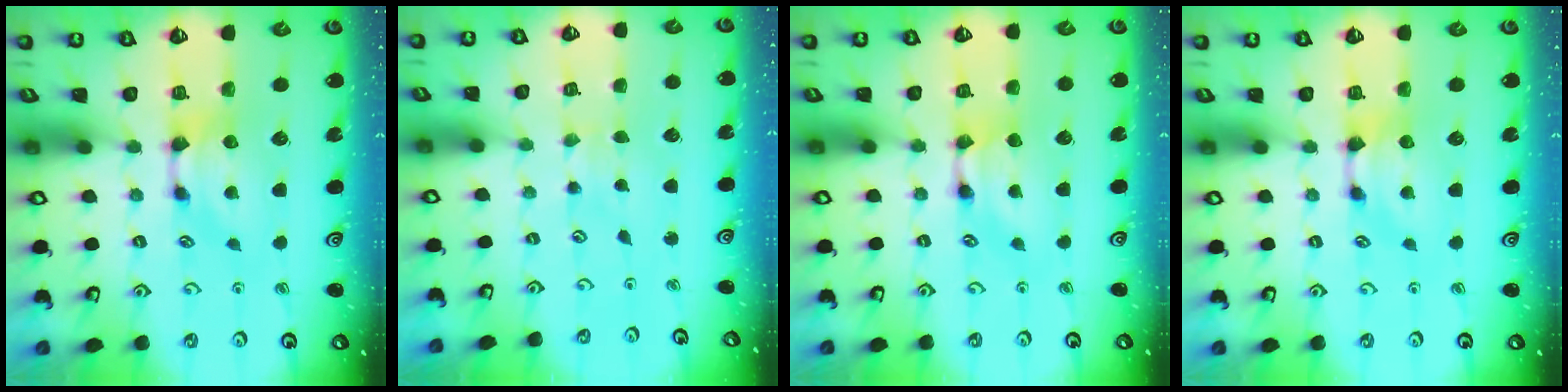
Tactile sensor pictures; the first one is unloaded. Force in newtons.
{"total": 3.1, "press": 3.1, "slide": 0.2}
{"total": 1.7, "press": 1.7, "slide": 0.2}
{"total": 0.0}